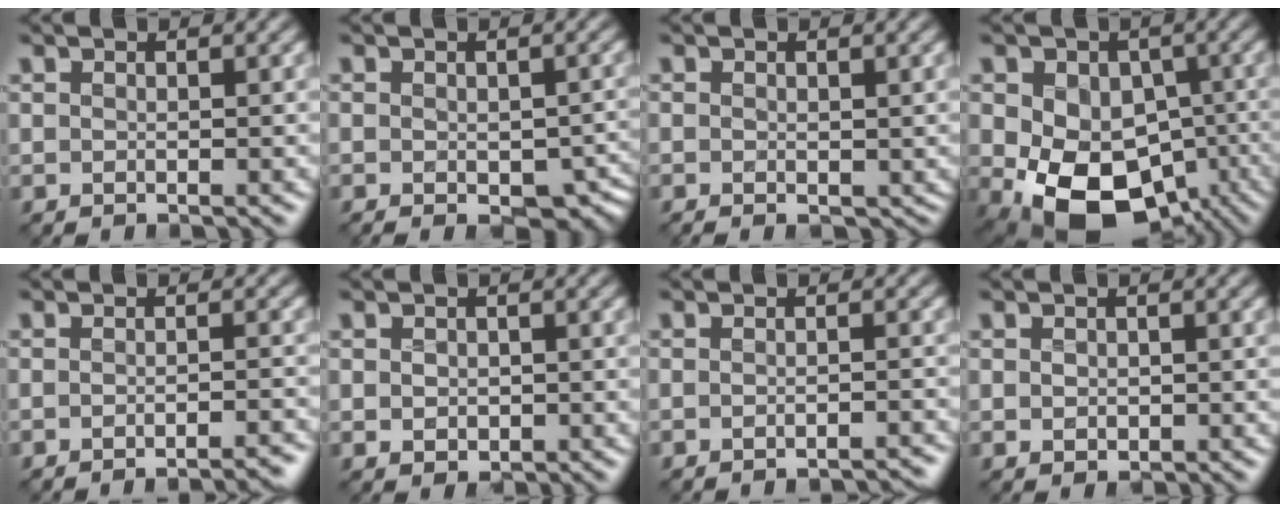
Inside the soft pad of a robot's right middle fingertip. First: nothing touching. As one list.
[{"total": 6.1, "force": [-2.1, 3.2, 4.7], "torque": [-0.071, -0.028, -0.019]}, {"total": 1.5, "force": [-0.1, 0.9, 1.2], "torque": [-0.021, -0.006, -0.001]}, {"total": 12.3, "force": [-3.5, 8.9, 7.7], "torque": [-0.101, -0.024, -0.049]}, {"total": 3.3, "force": [-2.7, 0.5, 1.8], "torque": [-0.014, 0.008, -0.040]}, {"total": 1.4, "force": [-0.1, 1.2, 0.7], "torque": [-0.011, -0.003, -0.002]}, {"total": 2.5, "force": [-2.3, 0.3, 0.8], "torque": [0.001, 0.006, -0.028]}, {"total": 1.0, "force": [0.0, 0.9, 0.5], "torque": [-0.008, -0.003, -0.001]}]